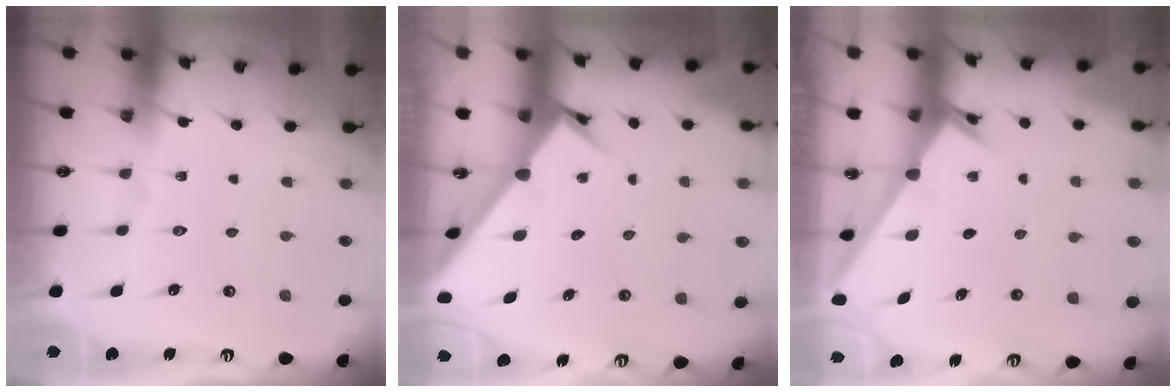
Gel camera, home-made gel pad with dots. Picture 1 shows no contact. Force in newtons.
{"total": 2.5, "press": 2.5, "slide": 0.3}
{"total": 2.4, "press": 2.4, "slide": 0.2}